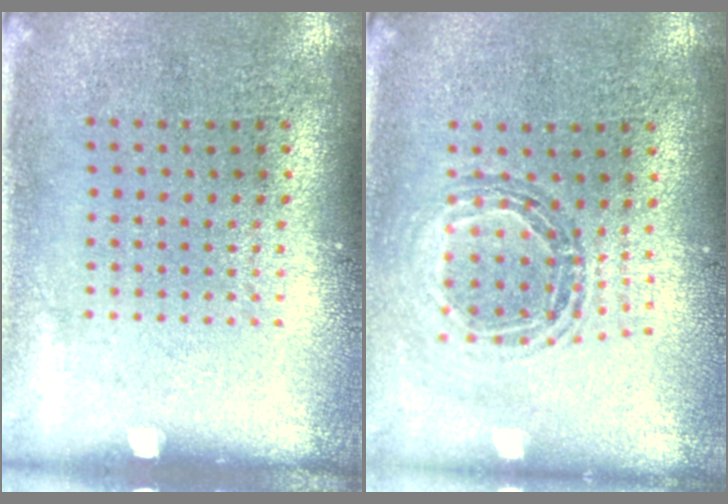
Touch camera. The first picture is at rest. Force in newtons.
{"total": 0.9, "press": 0.9, "slide": 0.1}